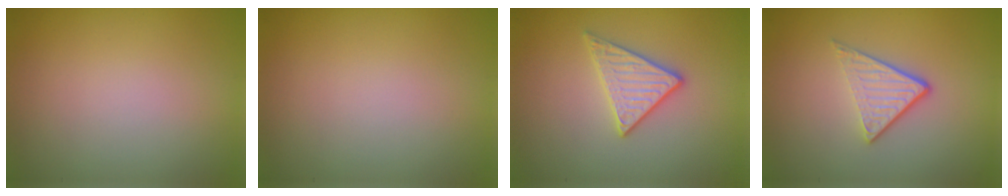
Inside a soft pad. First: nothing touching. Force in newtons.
{"total": 0.0}
{"total": 2.8, "press": 2.7, "slide": 0.6}
{"total": 3.6, "press": 2.4, "slide": 2.6}